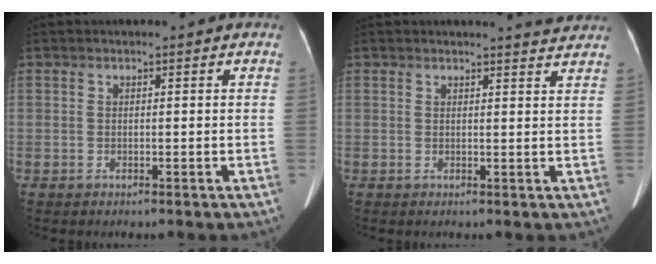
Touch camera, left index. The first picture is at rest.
{"total": 2.9, "force": [2.9, -0.2, 0.3], "torque": [-0.009, -0.009, 0.023]}